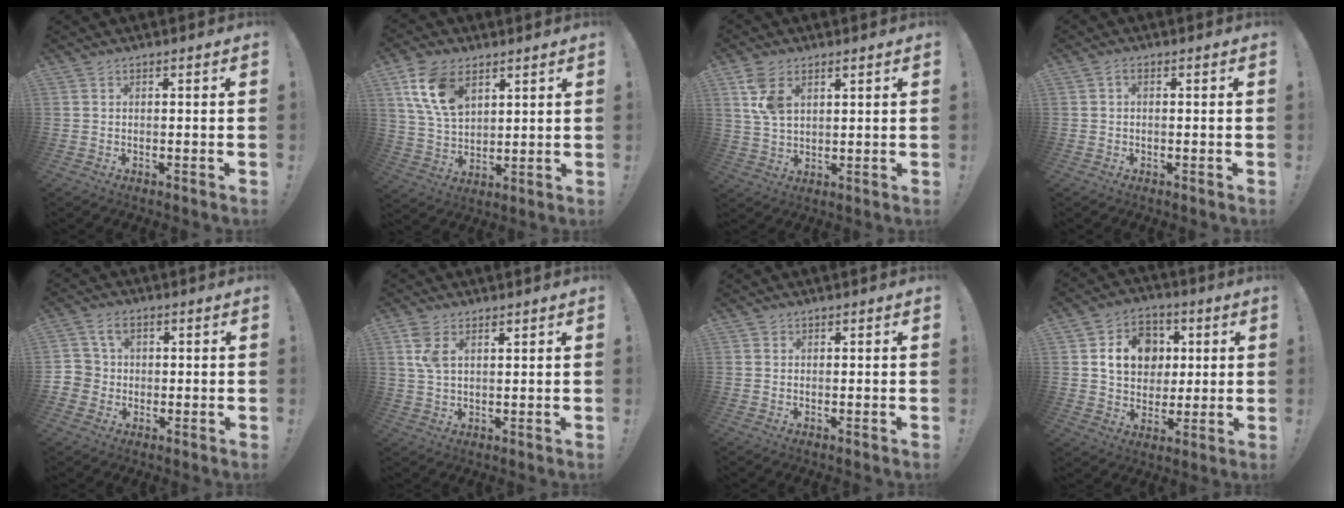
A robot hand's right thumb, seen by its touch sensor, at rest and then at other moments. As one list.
[{"total": 14.5, "force": [6.9, 9.4, 8.7], "torque": [-0.164, -0.018, 0.133]}, {"total": 7.4, "force": [3.6, 4.2, 4.9], "torque": [-0.092, -0.010, 0.067]}, {"total": 0.9, "force": [-0.2, 0.4, 0.7], "torque": [-0.023, 0.005, -0.003]}, {"total": 5.3, "force": [1.4, 4.7, 2.2], "torque": [-0.052, 0.003, 0.027]}, {"total": 5.6, "force": [2.7, 3.0, 3.9], "torque": [-0.071, -0.005, 0.052]}, {"total": 0.8, "force": [0.5, 0.6, 0.1], "torque": [0.006, -0.002, 0.007]}, {"total": 13.9, "force": [3.5, 11.5, 7.1], "torque": [-0.099, -0.003, 0.073]}]